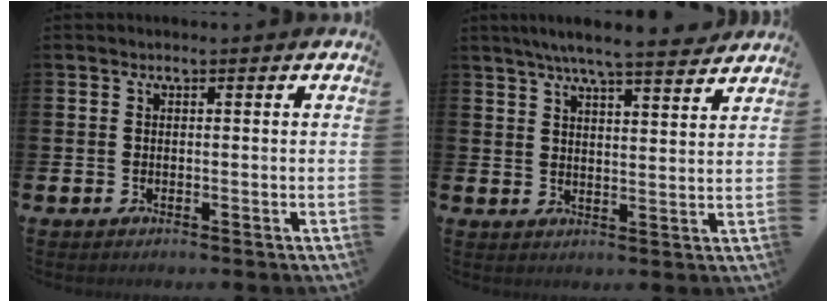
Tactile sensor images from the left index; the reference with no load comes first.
{"total": 6.6, "force": [6.2, 0.1, 2.3], "torque": [-0.051, -0.031, 0.108]}